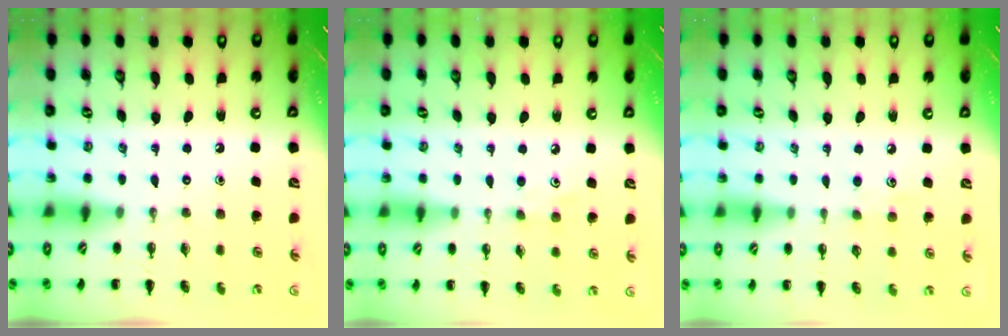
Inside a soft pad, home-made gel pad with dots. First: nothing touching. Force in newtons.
{"total": 2.6, "press": 2.4, "slide": 0.9}
{"total": 5.0, "press": 4.8, "slide": 1.3}